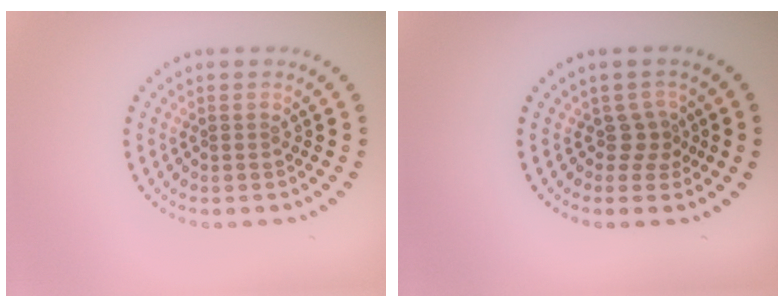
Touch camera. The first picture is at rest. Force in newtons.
{"total": 1.8, "press": 1.2, "slide": 1.4}